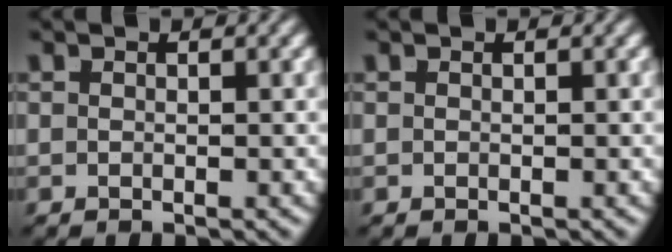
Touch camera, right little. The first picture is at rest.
{"total": 0.0}